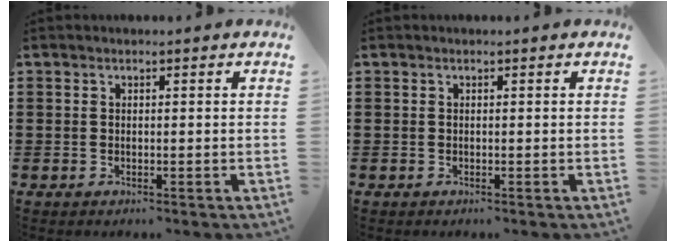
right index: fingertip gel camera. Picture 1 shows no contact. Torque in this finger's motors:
{"motor_torque": [0.19, -0.13, 0.02, 0.01]}